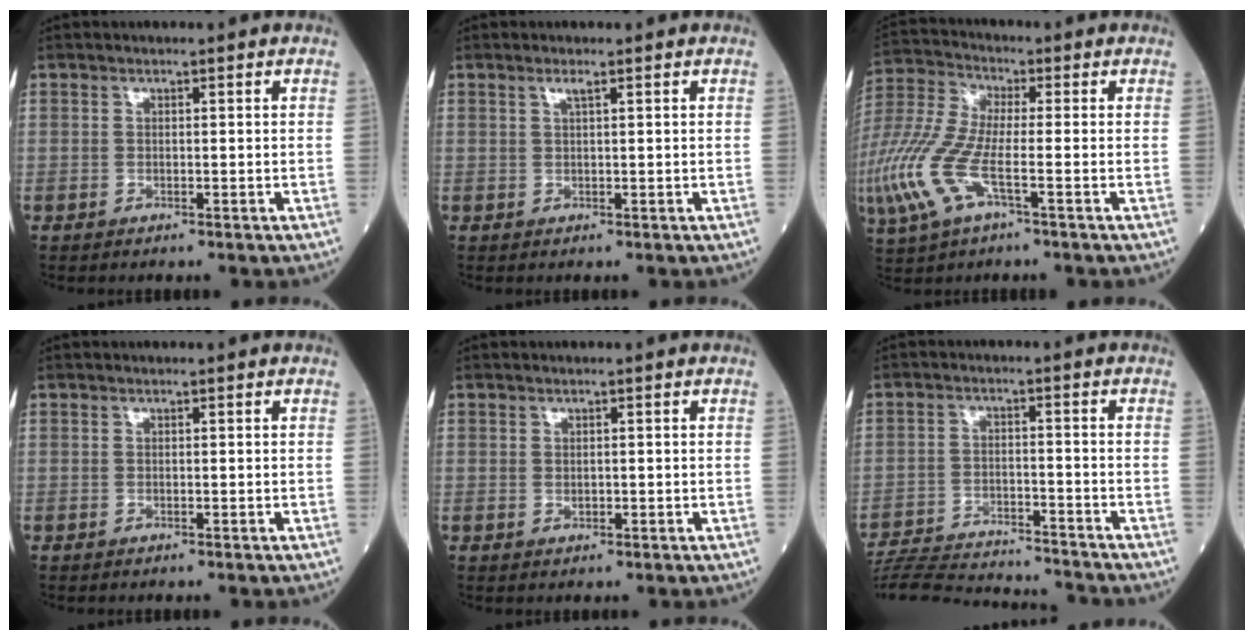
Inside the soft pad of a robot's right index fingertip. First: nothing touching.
{"total": 1.1, "force": [0.6, -0.1, 0.9], "torque": [-0.019, 0.002, 0.012]}
{"total": 11.6, "force": [-3.7, 2.9, 10.7], "torque": [-0.261, -0.006, -0.076]}
{"total": 0.0}
{"total": 0.8, "force": [0.0, 0.6, 0.5], "torque": [-0.009, 0.000, 0.000]}
{"total": 16.1, "force": [-15.5, 0.9, 4.1], "torque": [-0.084, -0.010, -0.233]}